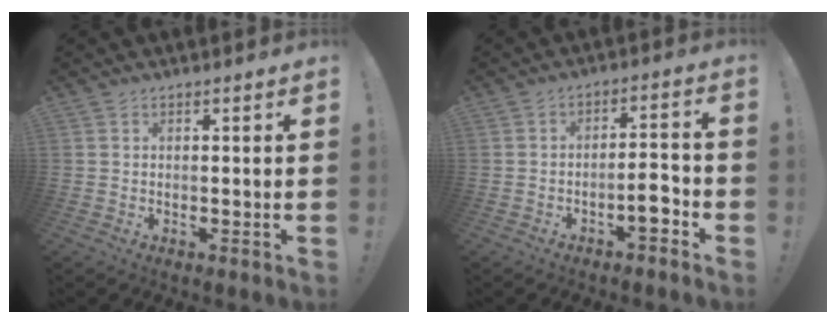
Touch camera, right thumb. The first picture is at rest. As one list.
[{"total": 6.9, "force": [-3.7, 2.4, 5.3], "torque": [-0.078, 0.021, -0.061]}]